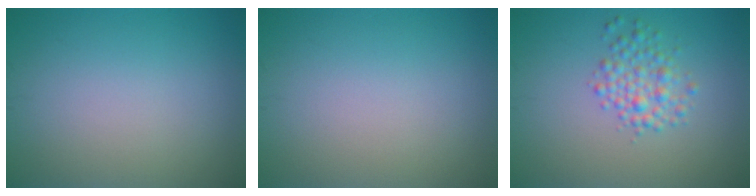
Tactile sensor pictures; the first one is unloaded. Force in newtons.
{"total": 0.0}
{"total": 2.7, "press": 2.7, "slide": 0.1}